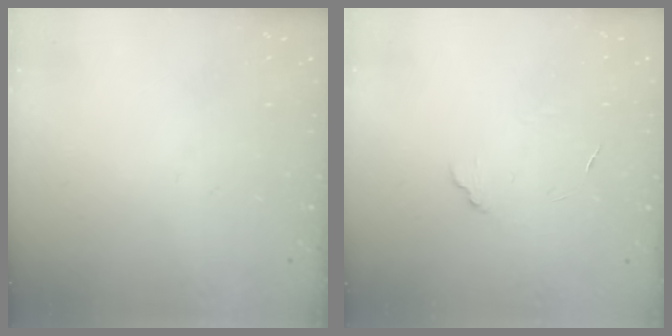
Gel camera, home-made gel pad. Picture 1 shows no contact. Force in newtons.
{"total": 4.0, "press": 4.0, "slide": 0.3}